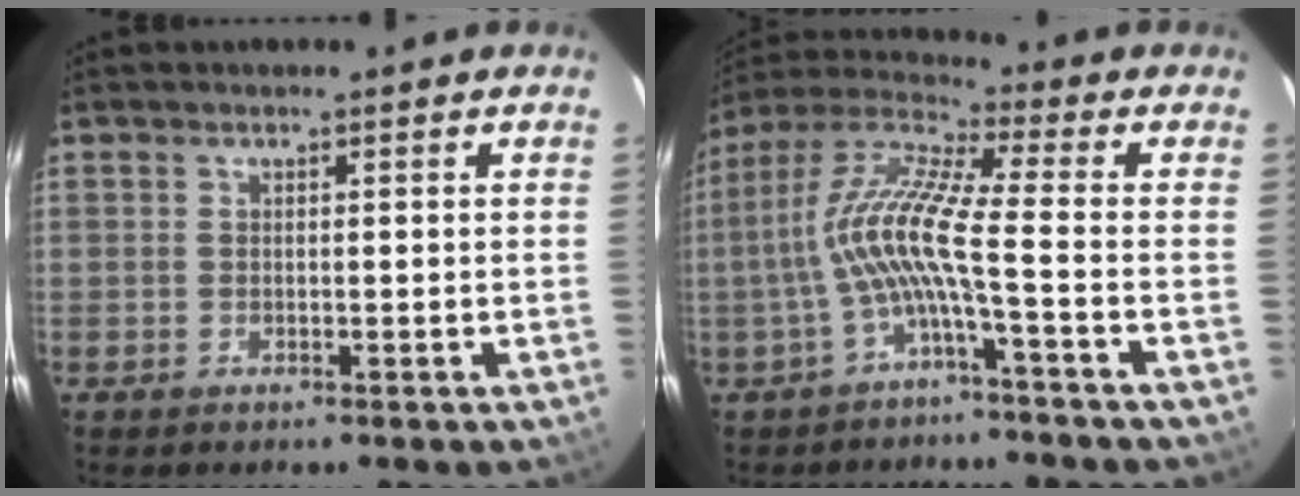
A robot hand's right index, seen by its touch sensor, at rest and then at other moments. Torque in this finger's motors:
{"motor_torque": [1.16, -0.47, 0.96, 0.21]}